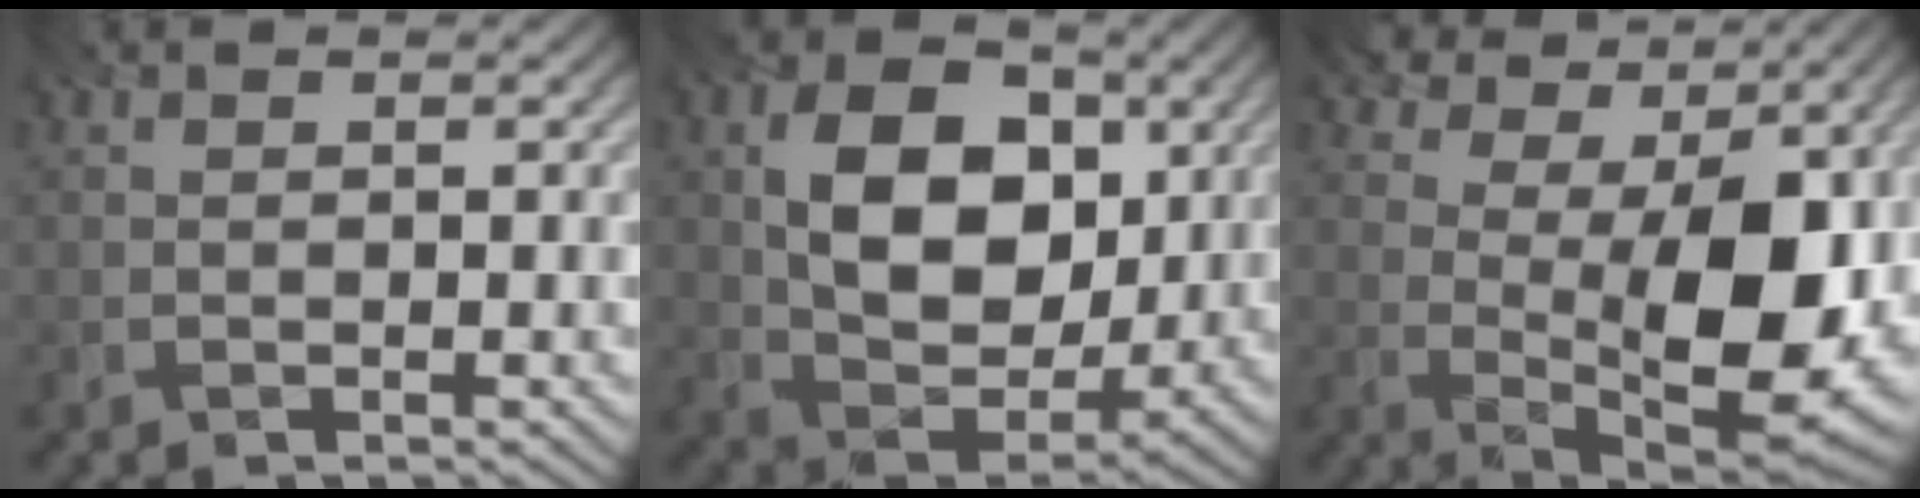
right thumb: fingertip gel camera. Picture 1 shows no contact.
{"total": 11.1, "force": [1.1, 7.6, 8.1], "torque": [-0.153, -0.008, 0.008]}
{"total": 13.4, "force": [2.9, 6.6, 11.3], "torque": [-0.188, 0.002, 0.052]}